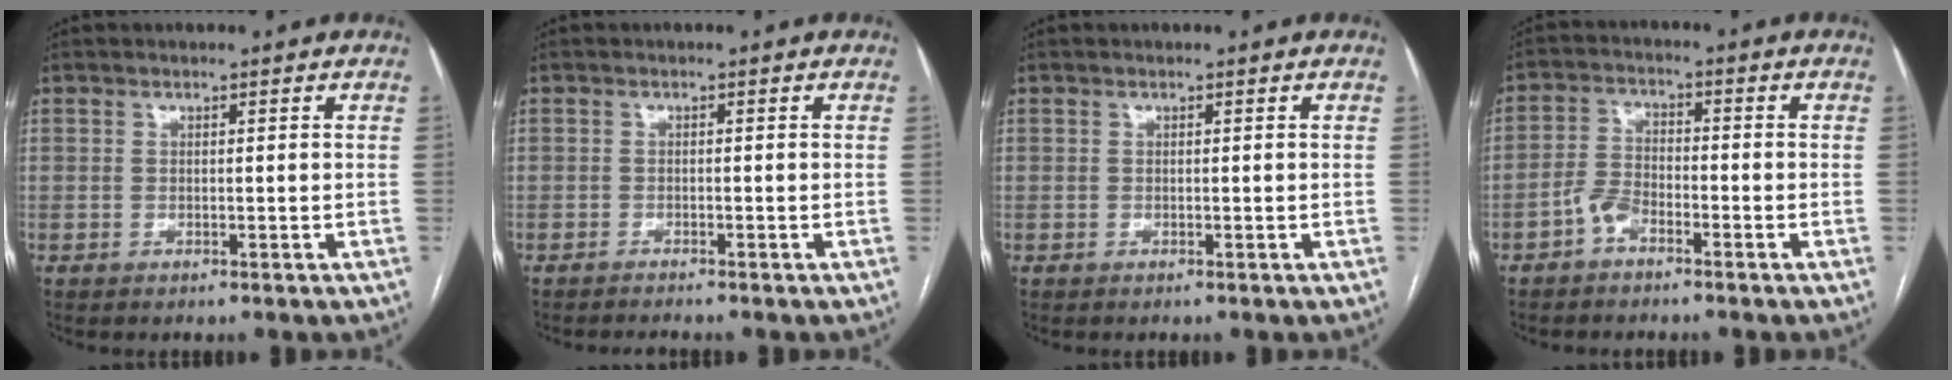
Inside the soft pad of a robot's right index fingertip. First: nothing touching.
{"total": 1.2, "force": [-1.2, -0.3, 0.2], "torque": [-0.006, -0.004, -0.016]}
{"total": 0.0}
{"total": 3.8, "force": [-2.5, 1.9, 2.2], "torque": [-0.050, 0.010, -0.049]}